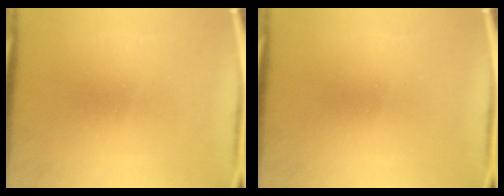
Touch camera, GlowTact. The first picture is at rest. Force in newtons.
{"total": 0.0}